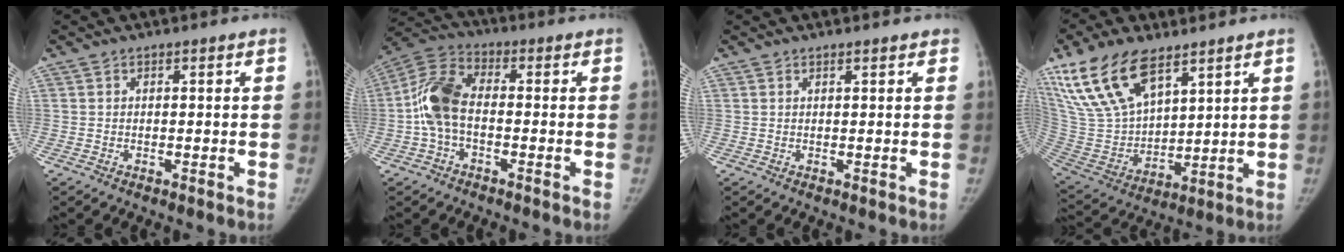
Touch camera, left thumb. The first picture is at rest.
{"total": 9.9, "force": [-1.3, 5.8, 7.9], "torque": [-0.165, 0.030, -0.037]}
{"total": 0.9, "force": [0.7, 0.3, 0.4], "torque": [-0.007, -0.001, 0.008]}
{"total": 19.4, "force": [12.1, 9.5, 11.9], "torque": [-0.219, -0.044, 0.244]}